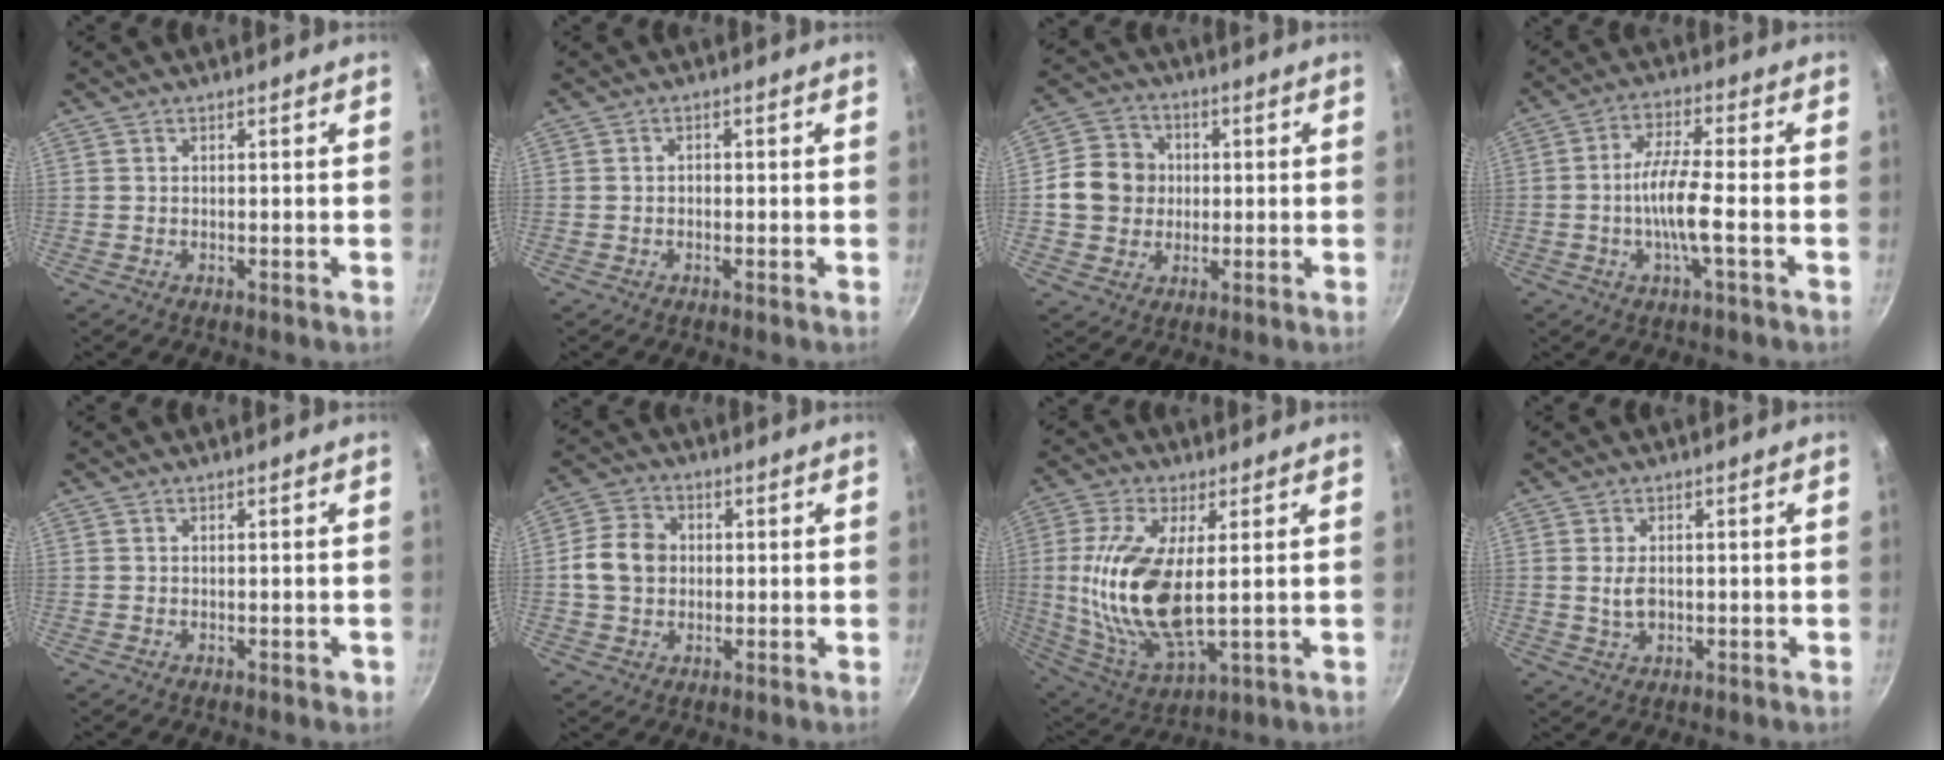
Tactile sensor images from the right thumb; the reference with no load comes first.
{"total": 0.9, "force": [-0.3, 0.7, 0.5], "torque": [-0.009, 0.004, -0.006]}
{"total": 10.0, "force": [0.3, 9.0, 4.3], "torque": [-0.045, 0.014, -0.004]}
{"total": 9.0, "force": [-2.2, 1.6, 8.5], "torque": [-0.170, 0.023, -0.049]}
{"total": 0.7, "force": [-0.3, 0.4, 0.5], "torque": [-0.004, 0.003, -0.002]}
{"total": 8.1, "force": [0.3, 6.7, 4.6], "torque": [-0.064, 0.012, -0.007]}
{"total": 17.9, "force": [1.5, 7.6, 16.1], "torque": [-0.333, -0.015, 0.036]}
{"total": 3.4, "force": [0.0, 2.2, 2.7], "torque": [-0.043, -0.001, 0.001]}